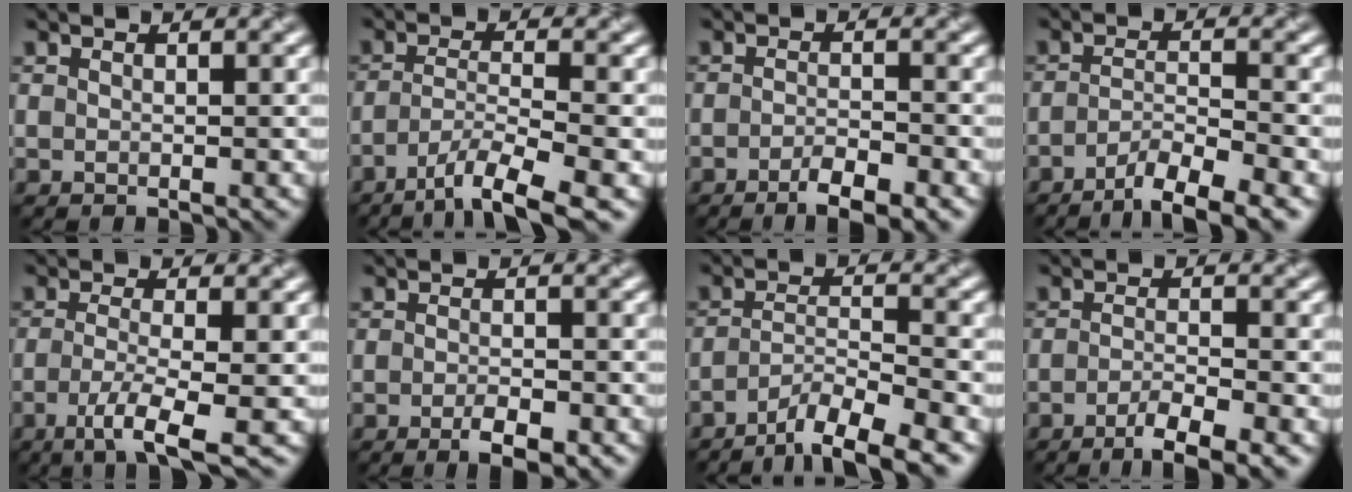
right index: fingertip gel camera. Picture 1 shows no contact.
{"total": 5.8, "force": [-3.6, 1.0, 4.4], "torque": [-0.069, -0.001, -0.069]}
{"total": 3.8, "force": [-2.3, 0.9, 2.9], "torque": [-0.049, -0.003, -0.038]}
{"total": 5.2, "force": [-3.6, 1.1, 3.6], "torque": [-0.052, 0.001, -0.065]}
{"total": 4.9, "force": [-2.1, 0.9, 4.3], "torque": [-0.078, -0.008, -0.045]}
{"total": 3.1, "force": [-1.7, 0.8, 2.5], "torque": [-0.043, -0.004, -0.027]}
{"total": 6.3, "force": [-4.5, 1.3, 4.2], "torque": [-0.055, 0.001, -0.079]}
{"total": 4.1, "force": [-2.3, 0.9, 3.3], "torque": [-0.055, -0.002, -0.043]}